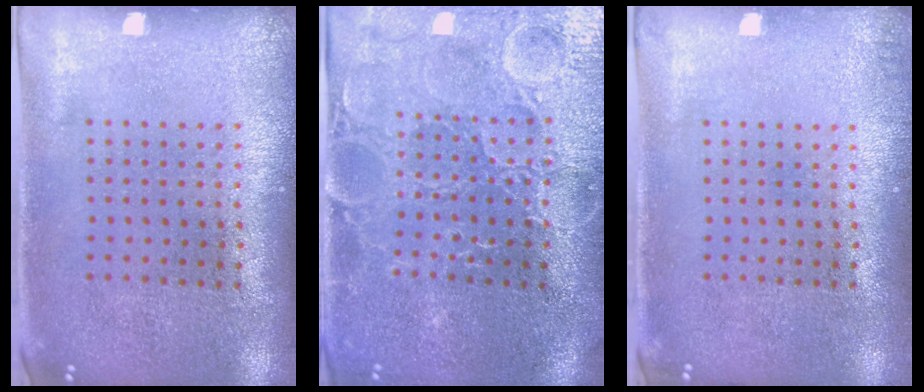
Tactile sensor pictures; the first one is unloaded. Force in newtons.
{"total": 3.6, "press": 3.5, "slide": 1.0}
{"total": 0.8, "press": 0.8, "slide": 0.0}